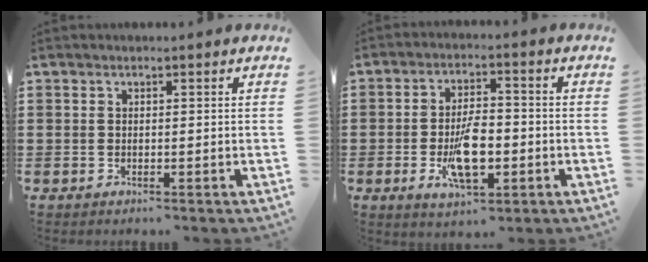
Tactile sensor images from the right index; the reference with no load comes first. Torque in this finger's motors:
{"motor_torque": [1.77, 0.37, 0.64, 0.21]}